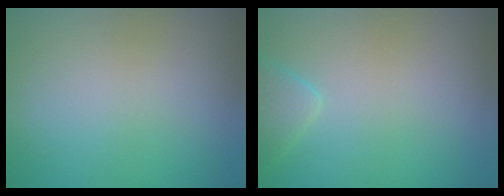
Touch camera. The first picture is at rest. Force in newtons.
{"total": 2.3, "press": 2.3, "slide": 0.2}